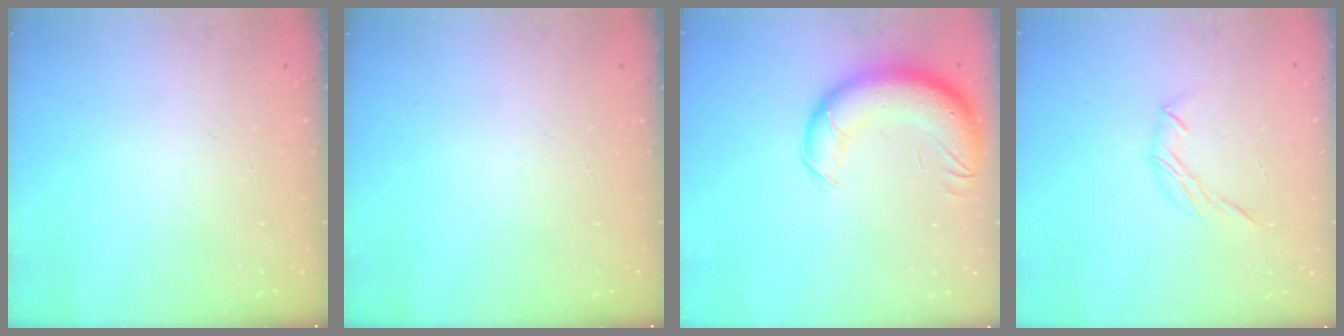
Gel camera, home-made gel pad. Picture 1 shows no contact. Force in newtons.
{"total": 0.0}
{"total": 15.5, "press": 15.1, "slide": 3.1}
{"total": 5.8, "press": 5.7, "slide": 1.4}